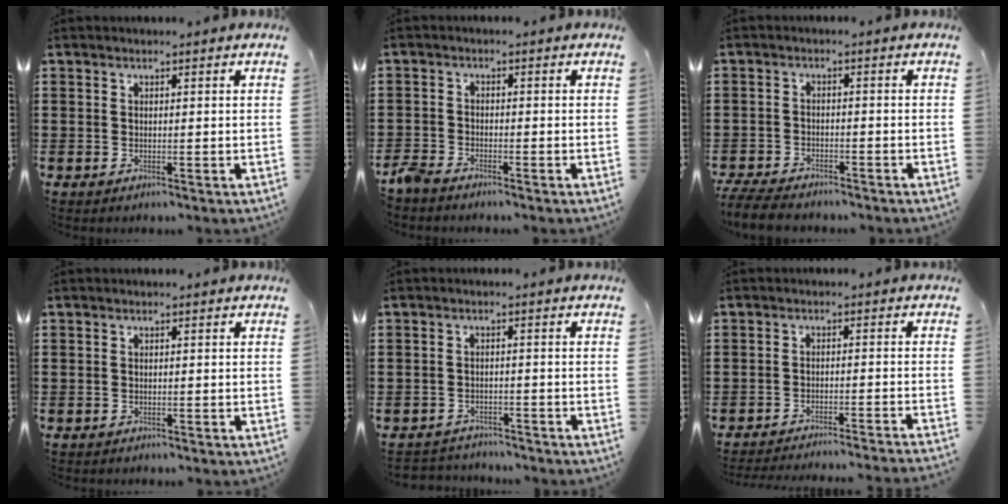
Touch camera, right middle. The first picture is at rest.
{"total": 2.6, "force": [-2.5, 0.4, 0.8], "torque": [-0.037, -0.005, -0.057]}
{"total": 4.5, "force": [-4.3, 0.8, 1.0], "torque": [-0.027, 0.000, -0.089]}
{"total": 0.6, "force": [-0.6, 0.1, -0.1], "torque": [-0.001, 0.000, -0.014]}
{"total": 2.4, "force": [-2.4, 0.4, -0.2], "torque": [-0.006, -0.004, -0.052]}
{"total": 3.1, "force": [-3.1, -0.5, 0.4], "torque": [-0.010, -0.003, -0.064]}